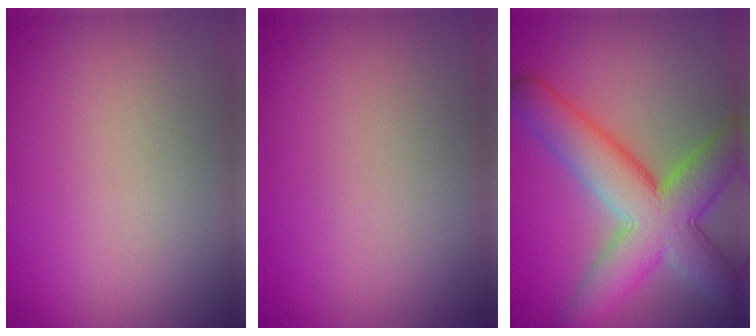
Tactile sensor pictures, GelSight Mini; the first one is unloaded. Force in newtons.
{"total": 0.0}
{"total": 9.2, "press": 9.2, "slide": 0.3}